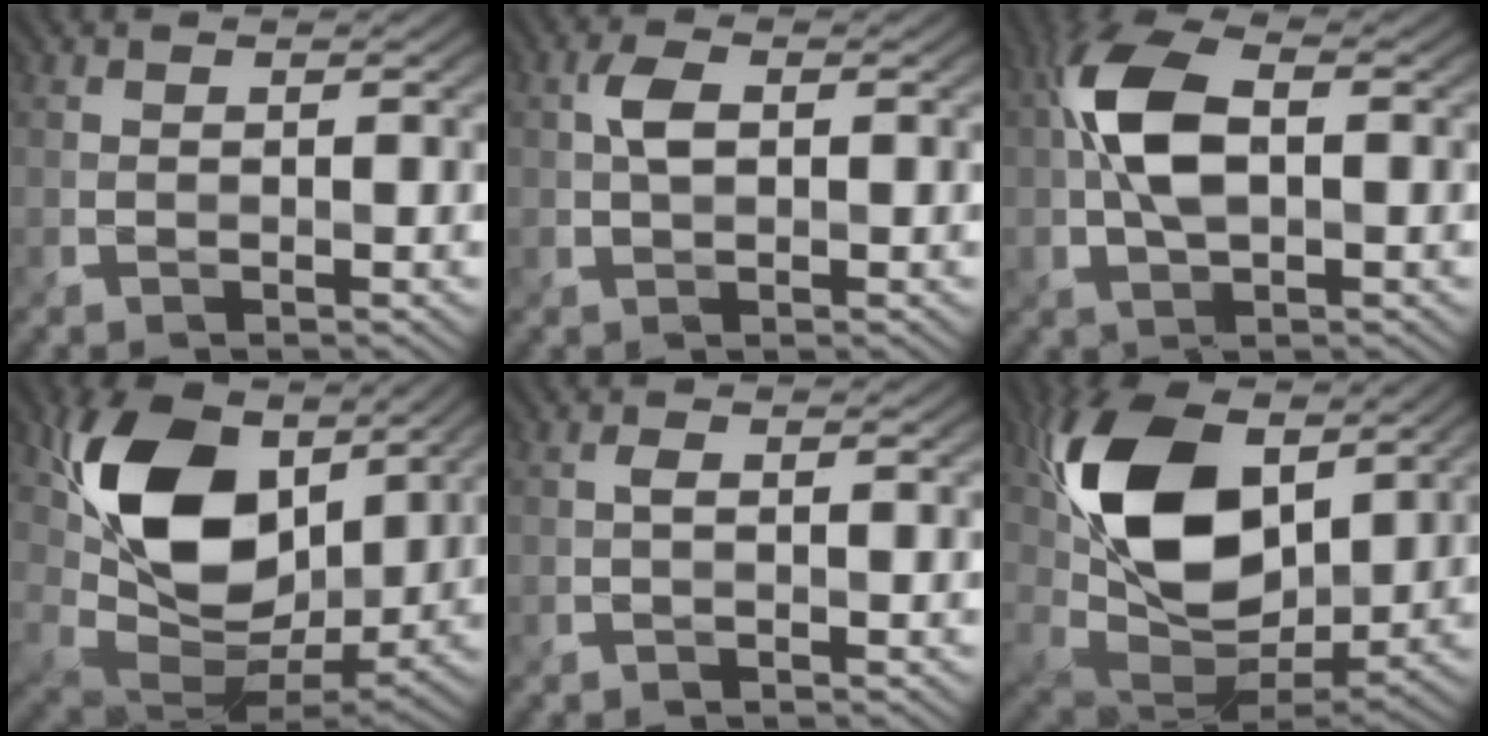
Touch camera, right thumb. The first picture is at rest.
{"total": 2.5, "force": [0.1, 1.5, 2.1], "torque": [-0.046, 0.003, 0.001]}
{"total": 8.6, "force": [0.3, 4.5, 7.3], "torque": [-0.163, 0.014, -0.001]}
{"total": 15.6, "force": [5.6, 10.2, 10.4], "torque": [-0.207, 0.002, 0.108]}
{"total": 0.7, "force": [-0.3, 0.2, 0.6], "torque": [-0.011, 0.001, -0.006]}
{"total": 16.6, "force": [5.7, 10.1, 12.0], "torque": [-0.250, 0.009, 0.106]}